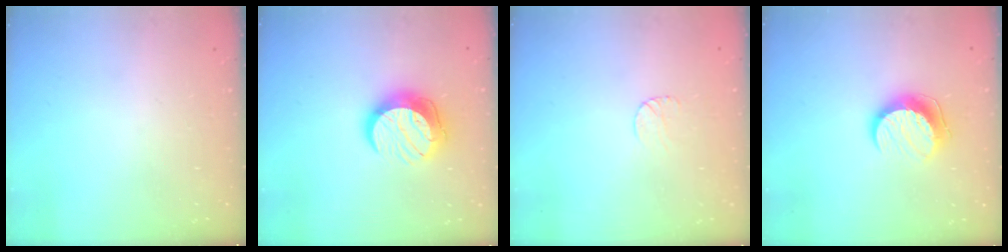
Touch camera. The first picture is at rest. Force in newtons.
{"total": 12.6, "press": 12.6, "slide": 0.6}
{"total": 6.1, "press": 6.1, "slide": 0.5}
{"total": 9.8, "press": 9.8, "slide": 0.1}